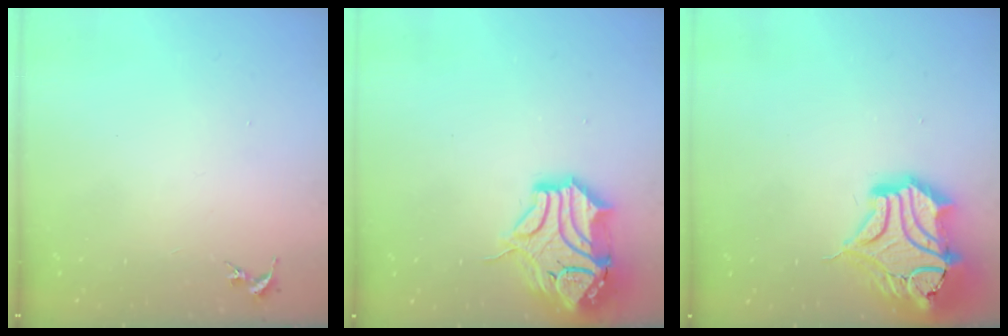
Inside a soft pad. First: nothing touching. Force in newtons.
{"total": 17.2, "press": 17.1, "slide": 2.0}
{"total": 19.2, "press": 18.9, "slide": 3.2}